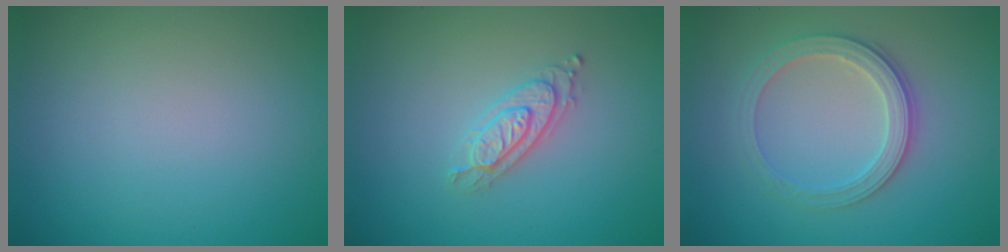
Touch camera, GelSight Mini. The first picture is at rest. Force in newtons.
{"total": 2.4, "press": 2.2, "slide": 0.9}
{"total": 3.1, "press": 2.9, "slide": 1.0}